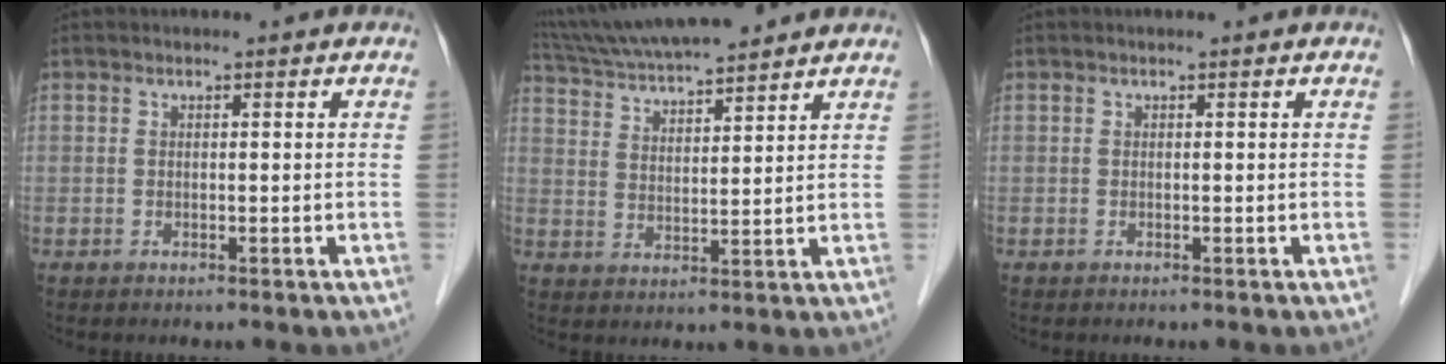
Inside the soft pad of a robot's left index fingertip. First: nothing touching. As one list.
[{"total": 14.8, "force": [13.4, 1.2, 6.2], "torque": [-0.116, 0.028, 0.225]}, {"total": 0.0}]